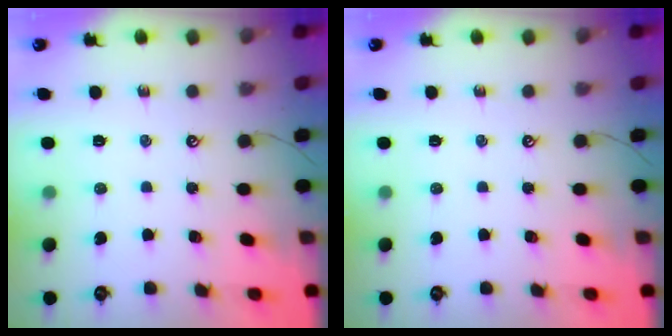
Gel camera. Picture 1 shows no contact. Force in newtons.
{"total": 0.0}